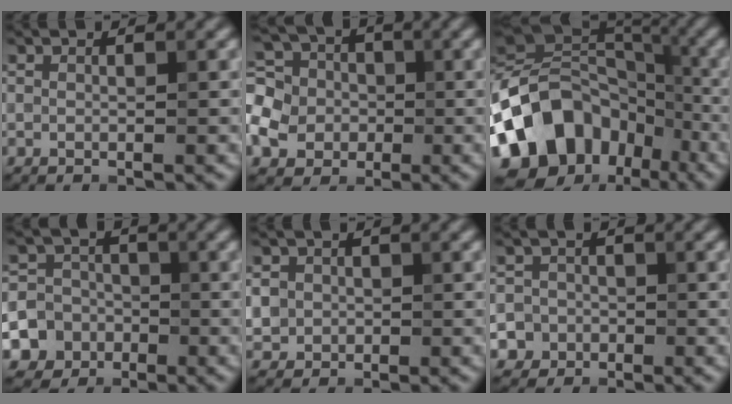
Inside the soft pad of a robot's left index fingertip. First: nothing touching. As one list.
[{"total": 7.9, "force": [-1.8, 6.8, 3.6], "torque": [-0.093, 0.002, -0.044]}, {"total": 15.2, "force": [-7.2, 10.9, 7.8], "torque": [-0.157, 0.018, -0.132]}, {"total": 8.7, "force": [-3.7, 7.8, 1.3], "torque": [-0.017, -0.021, -0.078]}, {"total": 4.0, "force": [-0.1, 3.9, 1.2], "torque": [-0.019, 0.015, -0.013]}, {"total": 4.6, "force": [-2.2, 4.1, 0.5], "torque": [0.018, -0.002, -0.057]}]